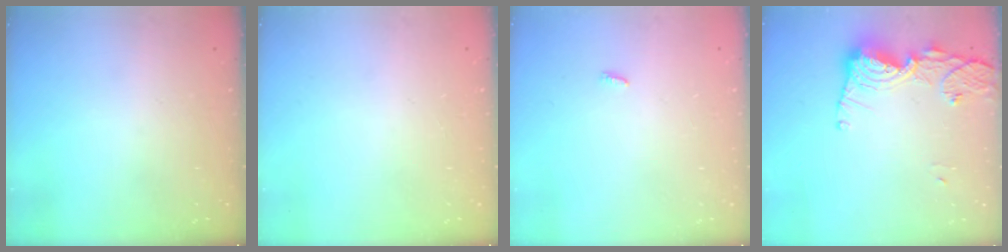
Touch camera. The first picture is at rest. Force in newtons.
{"total": 0.0}
{"total": 2.3, "press": 2.3, "slide": 0.3}
{"total": 13.2, "press": 13.2, "slide": 1.3}